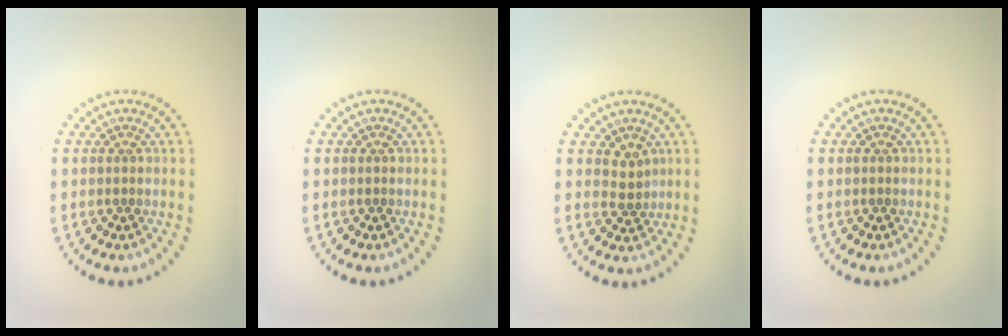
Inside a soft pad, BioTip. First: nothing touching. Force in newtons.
{"total": 0.0}
{"total": 1.6, "press": 1.2, "slide": 1.0}
{"total": 0.0}